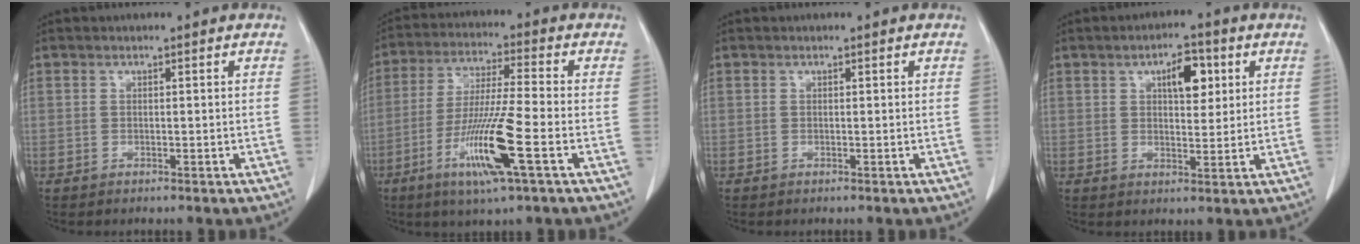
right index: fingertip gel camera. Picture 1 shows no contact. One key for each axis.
{"total": 12.5, "fx": -4.8, "fy": -0.2, "fz": 11.6, "tx": -0.231, "ty": -0.022, "tz": -0.093}
{"total": 0.0}
{"total": 6.0, "fx": 2.3, "fy": 2.5, "fz": 4.9, "tx": -0.077, "ty": 0.007, "tz": 0.037}